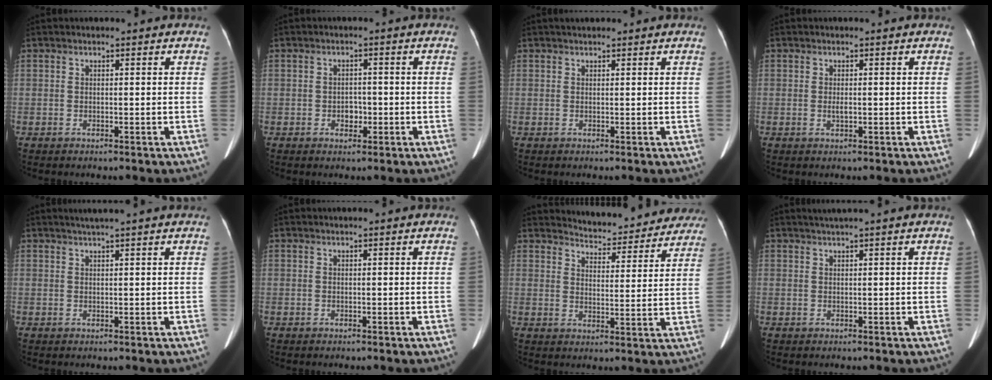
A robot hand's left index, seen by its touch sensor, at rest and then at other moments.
{"total": 2.0, "force": [-0.7, 1.5, 1.2], "torque": [-0.015, 0.005, -0.009]}
{"total": 1.8, "force": [1.5, 0.6, 0.8], "torque": [-0.012, 0.022, 0.021]}
{"total": 0.8, "force": [-0.1, 0.3, 0.8], "torque": [-0.017, -0.001, -0.001]}
{"total": 3.0, "force": [2.4, -0.7, 1.6], "torque": [-0.019, 0.015, 0.040]}
{"total": 0.0}
{"total": 14.4, "force": [13.8, 3.2, 2.4], "torque": [-0.009, -0.019, 0.160]}
{"total": 1.8, "force": [1.4, -0.5, 1.0], "torque": [-0.017, 0.009, 0.030]}